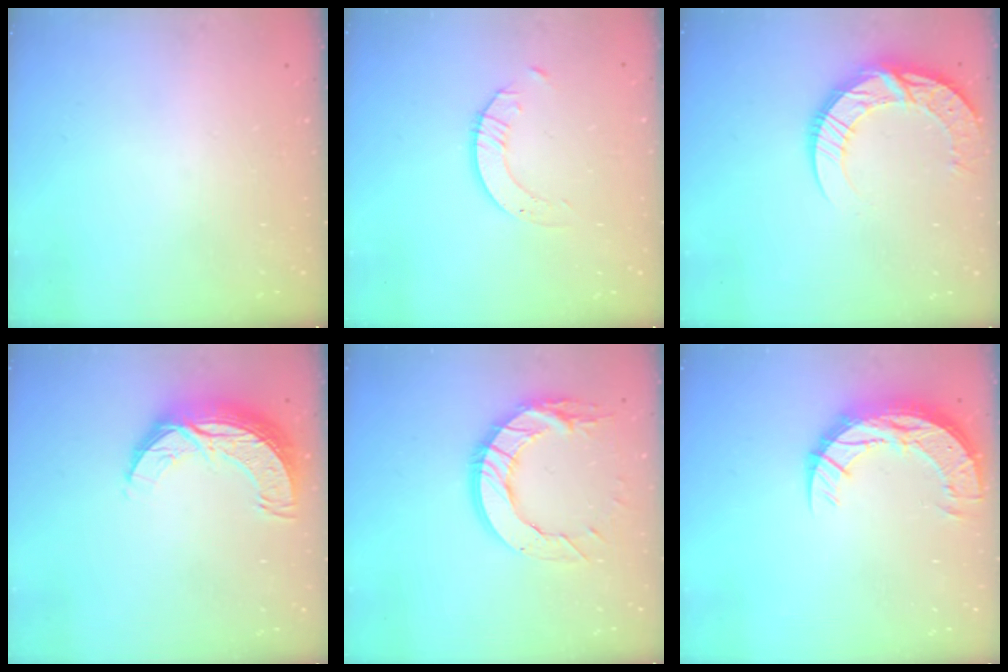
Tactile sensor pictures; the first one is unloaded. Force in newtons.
{"total": 2.1, "press": 2.1, "slide": 0.2}
{"total": 13.9, "press": 13.8, "slide": 1.4}
{"total": 10.2, "press": 10.2, "slide": 0.6}
{"total": 15.4, "press": 15.3, "slide": 1.5}
{"total": 13.2, "press": 13.2, "slide": 0.9}